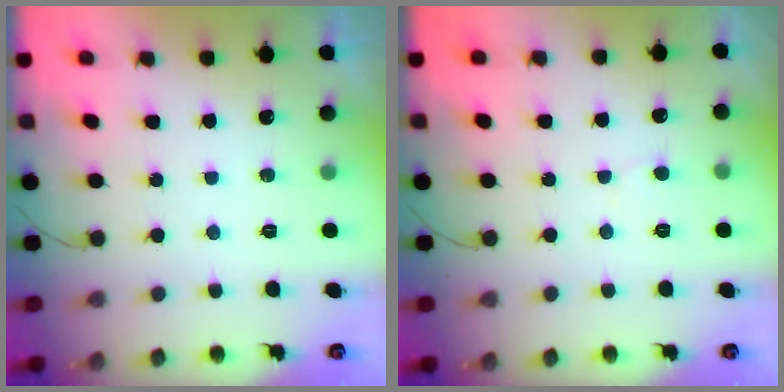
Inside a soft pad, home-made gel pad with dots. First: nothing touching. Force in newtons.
{"total": 3.5, "press": 3.5, "slide": 0.4}